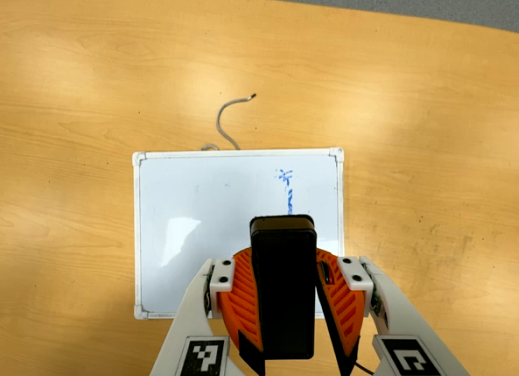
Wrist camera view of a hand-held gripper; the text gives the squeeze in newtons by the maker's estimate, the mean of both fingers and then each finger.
{"total": 10.9, "left": 10.5, "right": 11.4}